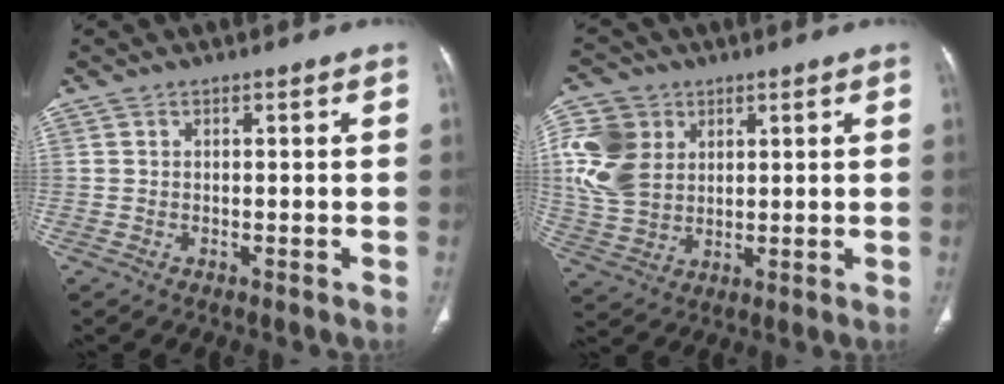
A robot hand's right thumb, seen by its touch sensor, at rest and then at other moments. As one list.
[{"total": 12.4, "force": [3.2, 9.8, 6.9], "torque": [-0.126, -0.002, 0.064]}]